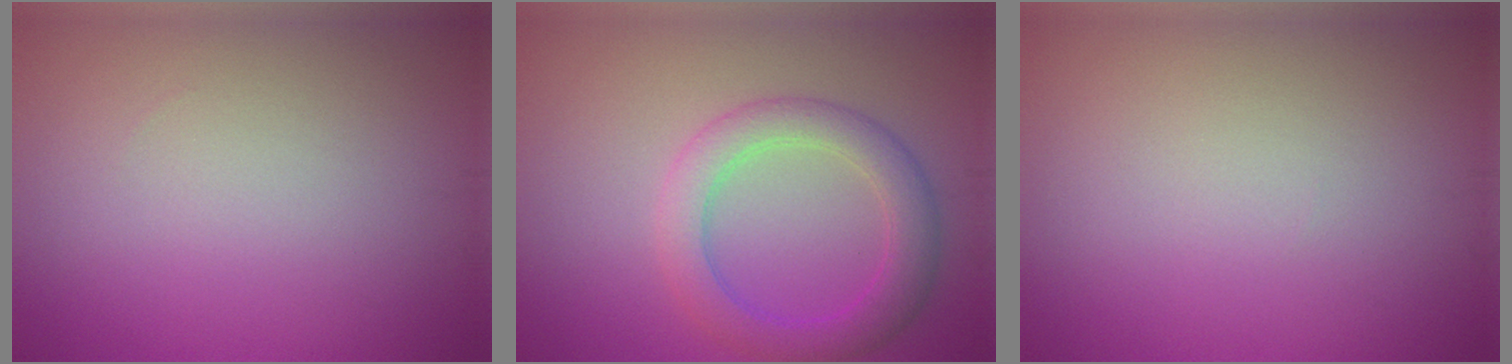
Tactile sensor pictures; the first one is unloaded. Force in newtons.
{"total": 4.3, "press": 4.3, "slide": 0.1}
{"total": 0.0}